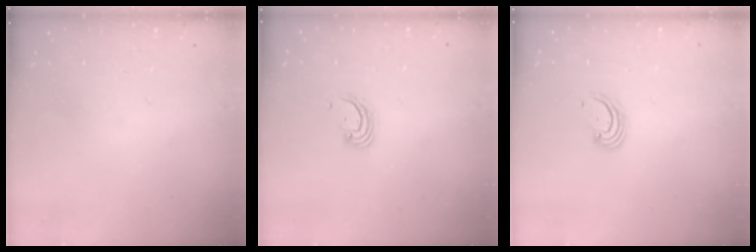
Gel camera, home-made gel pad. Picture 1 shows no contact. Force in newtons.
{"total": 3.0, "press": 3.0, "slide": 0.2}
{"total": 2.7, "press": 2.6, "slide": 0.6}